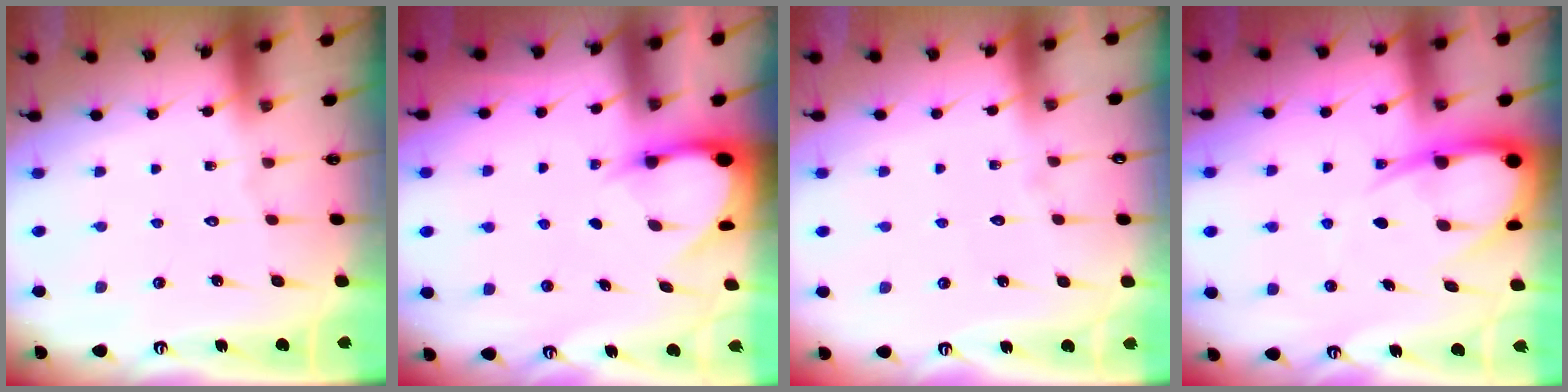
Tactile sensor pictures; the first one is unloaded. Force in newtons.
{"total": 3.7, "press": 3.7, "slide": 0.2}
{"total": 1.8, "press": 1.8, "slide": 0.1}
{"total": 10.1, "press": 10.1, "slide": 1.1}